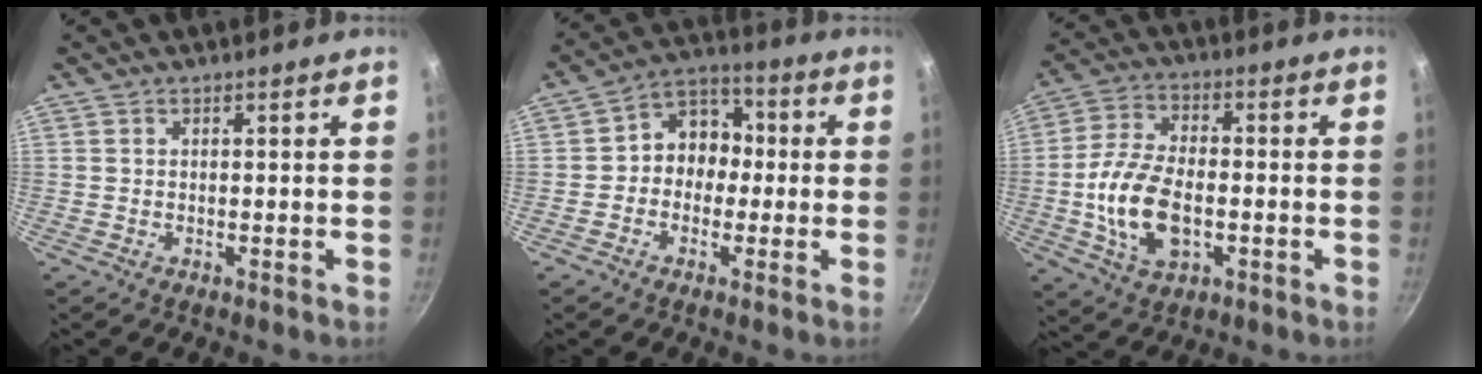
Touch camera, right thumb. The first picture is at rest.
{"total": 8.7, "force": [-0.5, 7.3, 4.6], "torque": [-0.017, 0.033, -0.029]}
{"total": 13.6, "force": [-2.4, 7.8, 10.8], "torque": [-0.202, 0.021, -0.046]}